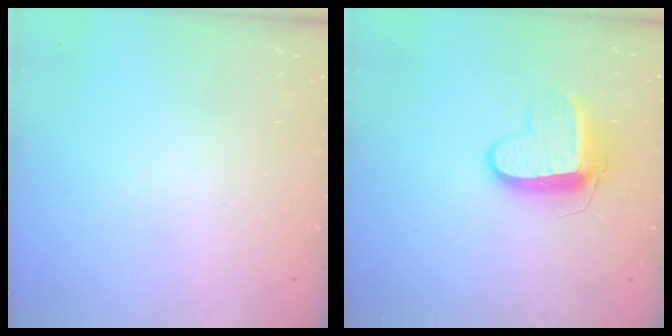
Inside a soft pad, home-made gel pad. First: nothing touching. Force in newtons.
{"total": 10.3, "press": 10.3, "slide": 0.4}